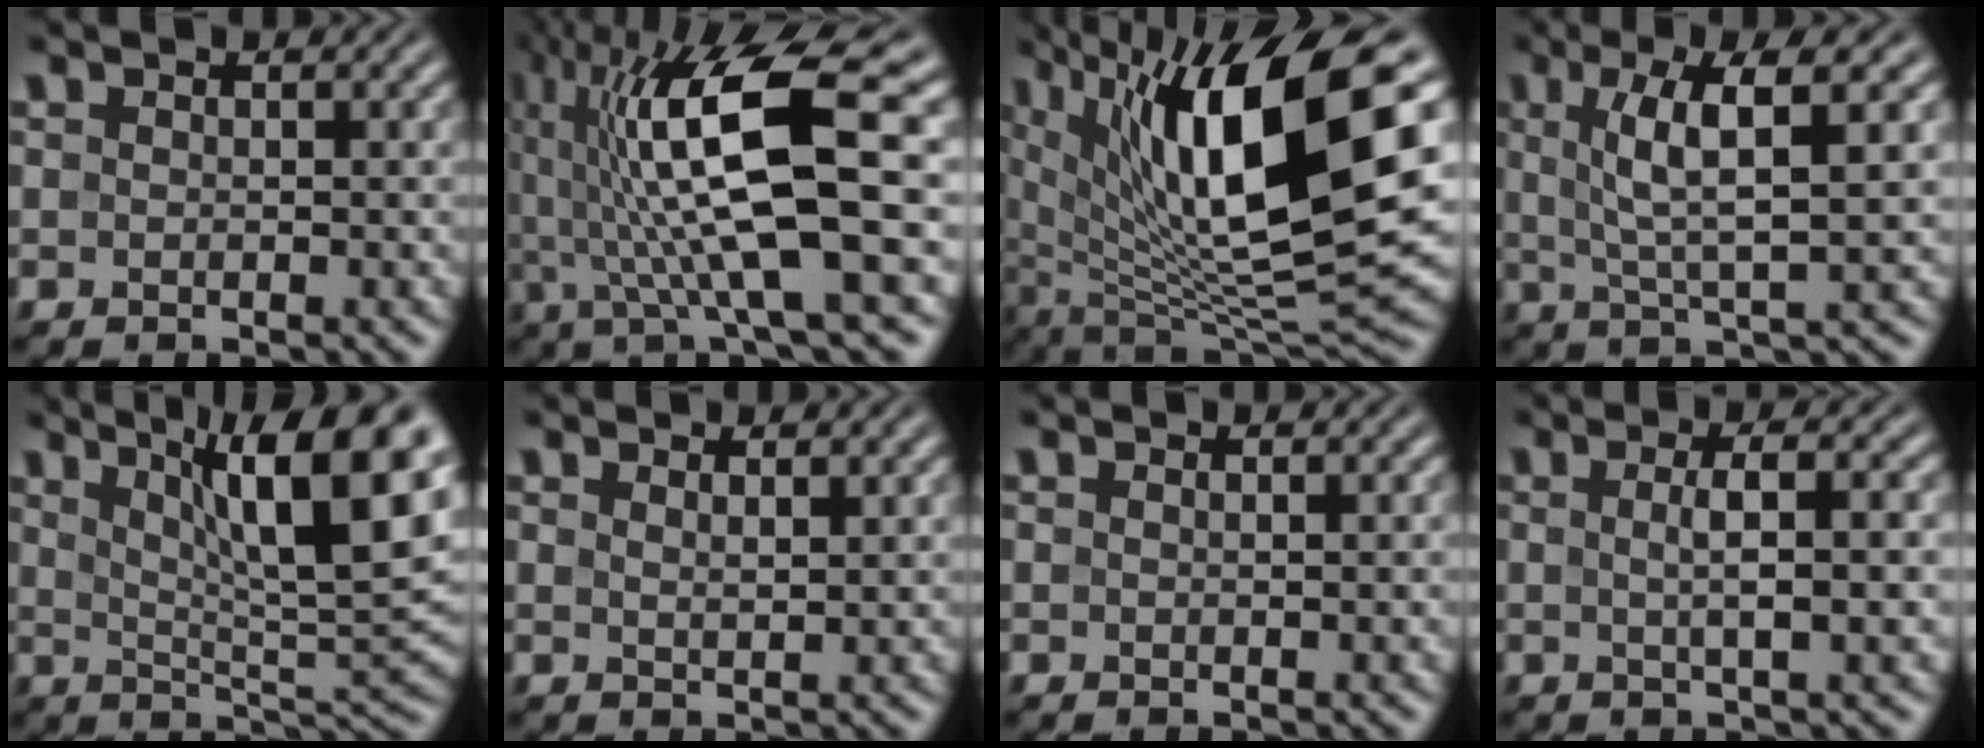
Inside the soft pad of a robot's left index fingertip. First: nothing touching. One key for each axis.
{"total": 13.2, "fx": 2.2, "fy": 3.0, "fz": 12.7, "tx": -0.225, "ty": 0.013, "tz": 0.042}
{"total": 15.2, "fx": 5.1, "fy": 4.6, "fz": 13.5, "tx": -0.223, "ty": -0.003, "tz": 0.087}
{"total": 7.2, "fx": 2.1, "fy": 1.5, "fz": 6.7, "tx": -0.115, "ty": 0.008, "tz": 0.035}
{"total": 12.6, "fx": 4.9, "fy": 3.0, "fz": 11.2, "tx": -0.152, "ty": 0.004, "tz": 0.080}
{"total": 1.5, "fx": 1.0, "fy": 0.4, "fz": 1.1, "tx": -0.012, "ty": 0.002, "tz": 0.013}
{"total": 1.0, "fx": 0.2, "fy": 0.1, "fz": 0.9, "tx": -0.014, "ty": 0.004, "tz": 0.002}
{"total": 4.5, "fx": 0.2, "fy": 1.1, "fz": 4.3, "tx": -0.063, "ty": 0.009, "tz": 0.003}